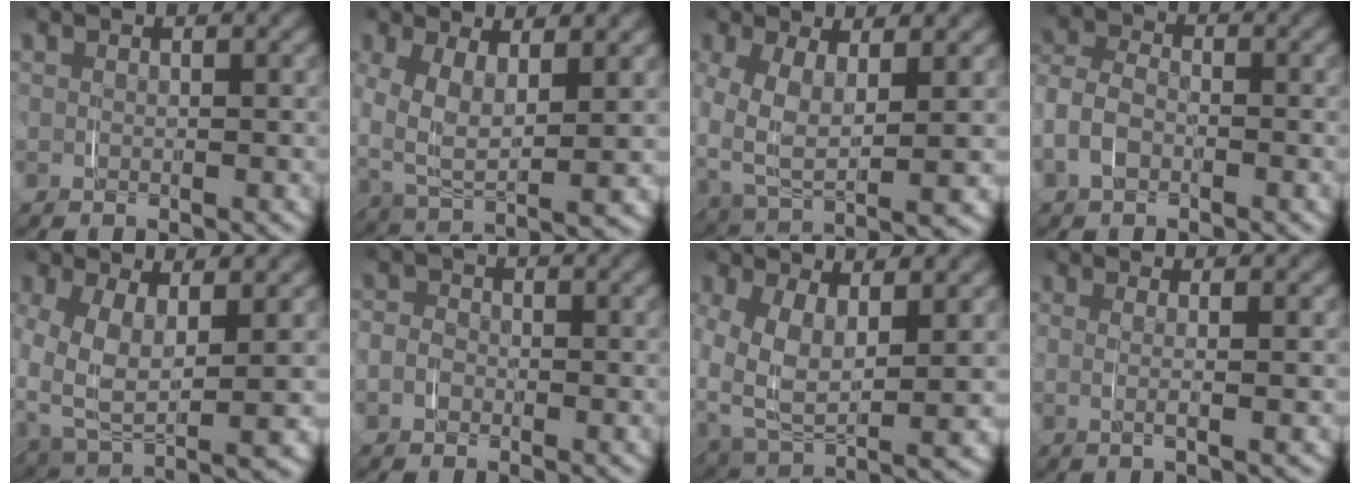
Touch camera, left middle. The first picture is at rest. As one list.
[{"total": 2.6, "force": [1.3, 1.3, 1.9], "torque": [-0.054, -0.022, 0.024]}, {"total": 2.7, "force": [0.7, 1.1, 2.4], "torque": [-0.054, -0.020, 0.016]}, {"total": 2.2, "force": [-1.2, 1.8, -0.3], "torque": [-0.003, 0.003, -0.031]}, {"total": 3.4, "force": [0.5, 1.9, 2.7], "torque": [-0.062, -0.028, 0.015]}, {"total": 2.4, "force": [-1.2, 2.1, -0.4], "torque": [0.006, -0.010, -0.024]}, {"total": 2.8, "force": [0.9, 1.6, 2.1], "torque": [-0.053, -0.030, 0.021]}, {"total": 2.1, "force": [0.5, -2.1, -0.2], "torque": [0.023, 0.007, 0.009]}]